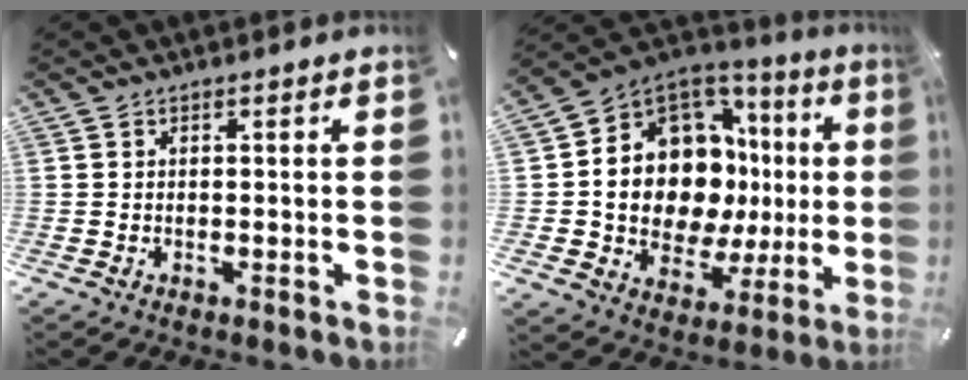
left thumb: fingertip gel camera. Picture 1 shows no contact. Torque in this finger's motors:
{"motor_torque": [1.45, 1.48, 0.51, -0.18, 0.64]}